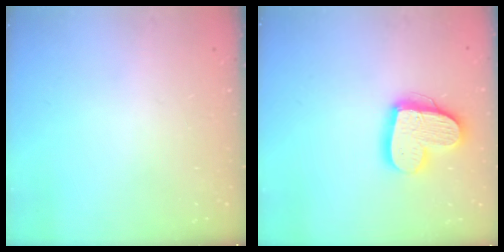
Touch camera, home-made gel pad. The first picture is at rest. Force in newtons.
{"total": 15.6, "press": 15.5, "slide": 1.4}